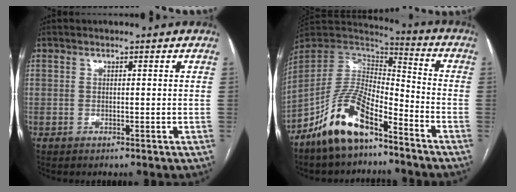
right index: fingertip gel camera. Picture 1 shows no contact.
{"total": 13.3, "force": [-9.0, 4.6, 8.7], "torque": [-0.175, 0.017, -0.170]}